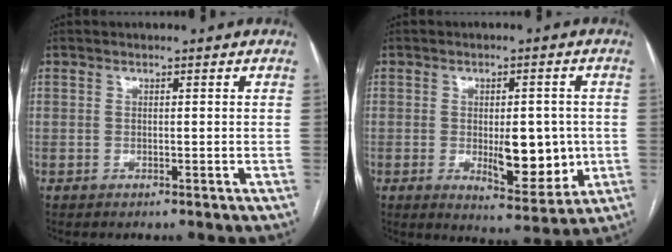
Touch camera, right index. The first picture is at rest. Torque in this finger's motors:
{"motor_torque": [0.42, -0.01, 0.26, 0.09]}